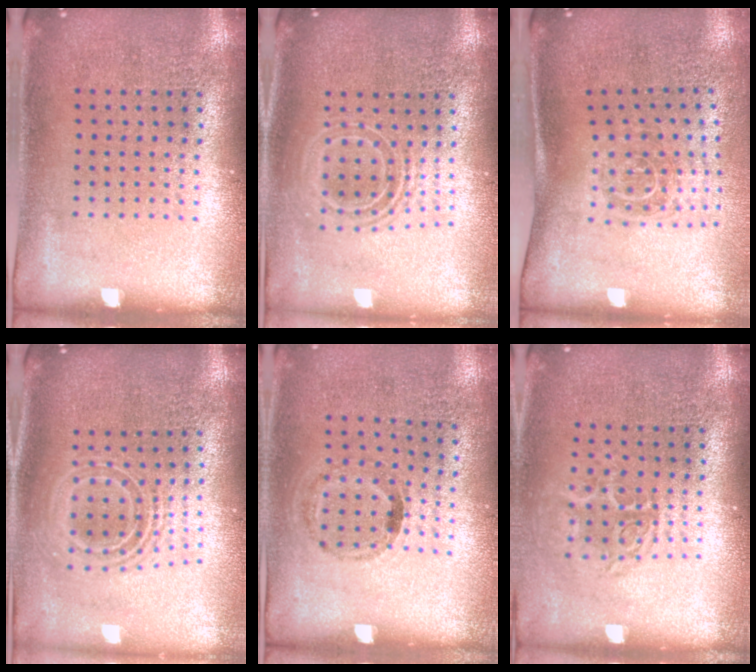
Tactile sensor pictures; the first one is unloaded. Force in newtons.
{"total": 1.7, "press": 1.2, "slide": 1.1}
{"total": 1.8, "press": 1.2, "slide": 1.4}
{"total": 2.1, "press": 1.5, "slide": 1.4}
{"total": 1.1, "press": 0.7, "slide": 0.9}
{"total": 1.7, "press": 1.3, "slide": 1.1}